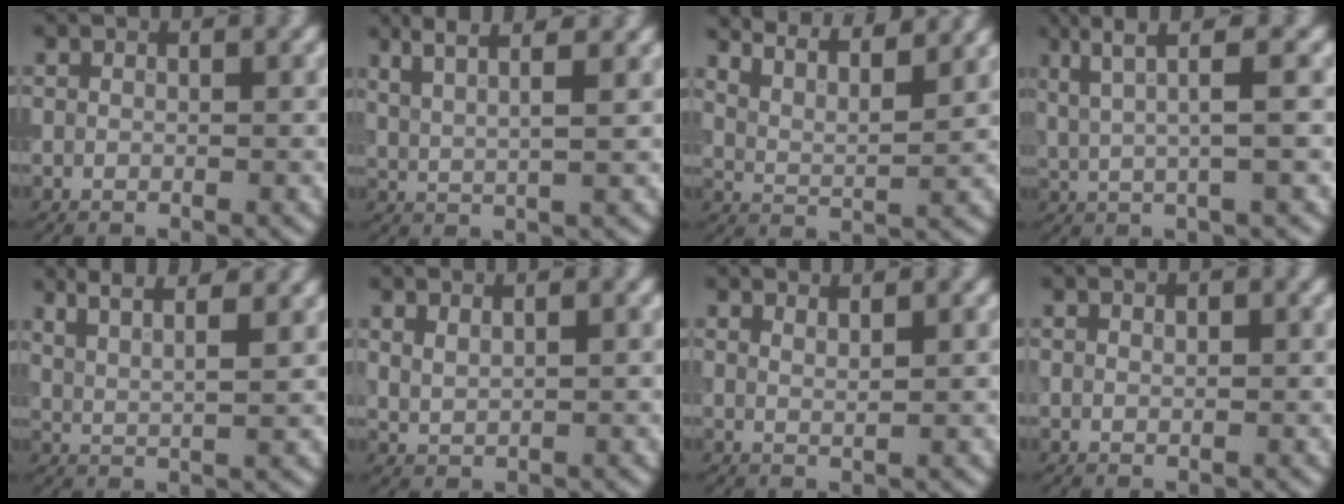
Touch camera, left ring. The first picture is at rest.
{"total": 5.0, "force": [3.4, 1.4, 3.3], "torque": [-0.037, 0.022, 0.031]}
{"total": 8.8, "force": [7.4, 2.3, 4.2], "torque": [-0.057, 0.024, 0.080]}
{"total": 4.5, "force": [1.8, 0.7, 4.1], "torque": [-0.074, 0.006, 0.035]}
{"total": 6.9, "force": [4.9, 2.3, 4.3], "torque": [-0.041, 0.032, 0.045]}
{"total": 1.3, "force": [1.0, 0.4, 0.6], "torque": [-0.017, -0.003, 0.025]}
{"total": 1.6, "force": [1.3, 0.4, 0.8], "torque": [-0.002, 0.004, 0.010]}
{"total": 0.6, "force": [0.3, 0.4, 0.4], "torque": [-0.007, 0.001, 0.005]}